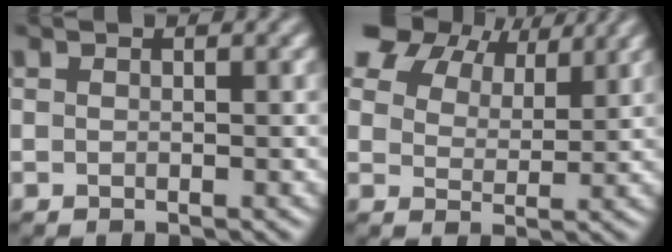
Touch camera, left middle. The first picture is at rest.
{"total": 7.6, "force": [6.0, 3.4, 3.1], "torque": [-0.067, 0.016, 0.099]}